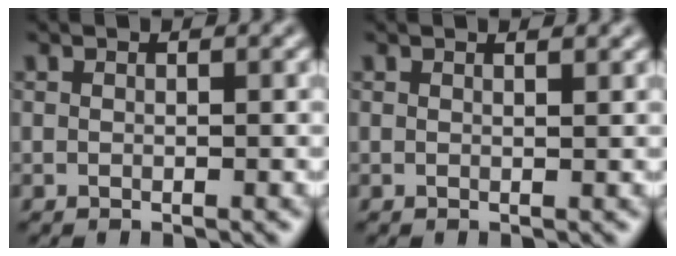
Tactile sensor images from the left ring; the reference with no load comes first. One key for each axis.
{"total": 1.2, "fx": 0.9, "fy": 0.5, "fz": 0.6, "tx": -0.002, "ty": 0.001, "tz": 0.002}